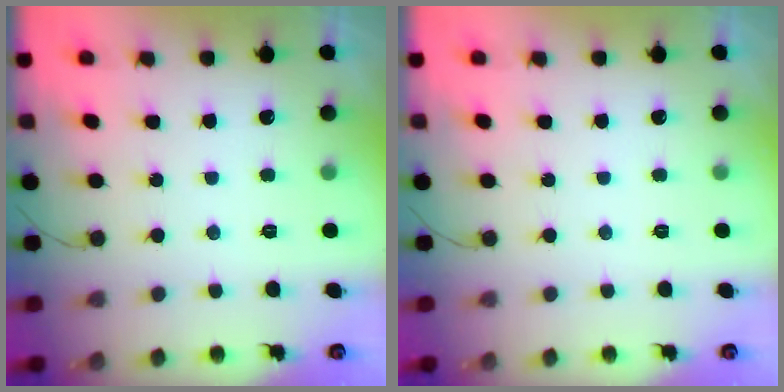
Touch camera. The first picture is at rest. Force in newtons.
{"total": 0.0}